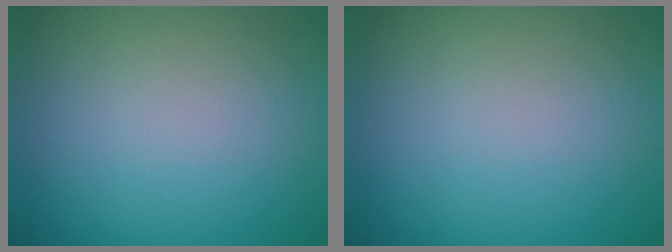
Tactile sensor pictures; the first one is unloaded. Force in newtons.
{"total": 0.0}